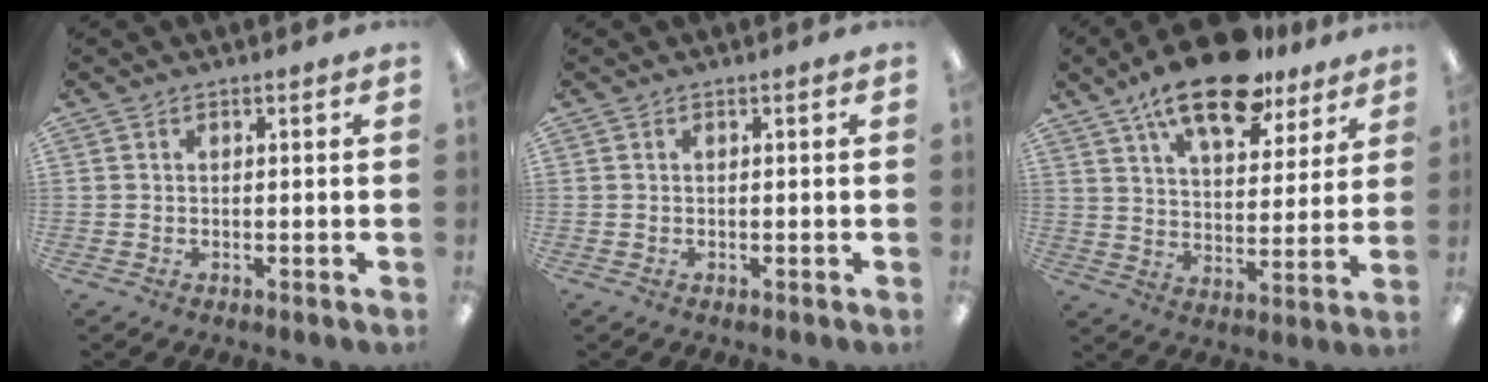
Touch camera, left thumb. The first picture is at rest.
{"total": 0.0}
{"total": 17.3, "force": [12.4, 7.1, 9.9], "torque": [-0.161, -0.063, 0.211]}